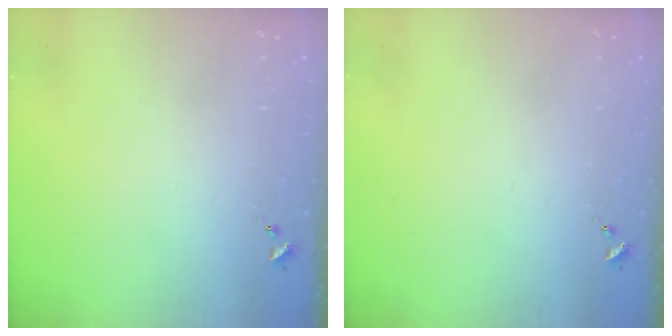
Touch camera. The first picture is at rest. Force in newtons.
{"total": 0.0}